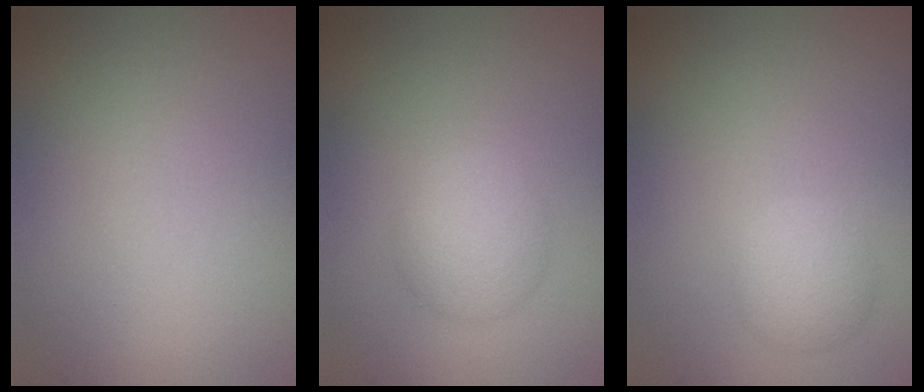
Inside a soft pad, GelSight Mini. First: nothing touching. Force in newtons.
{"total": 3.2, "press": 3.2, "slide": 0.1}
{"total": 2.3, "press": 2.3, "slide": 0.0}